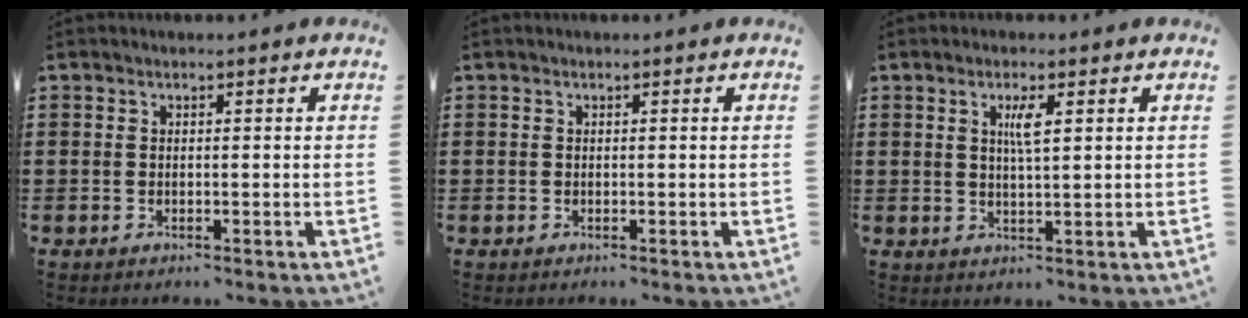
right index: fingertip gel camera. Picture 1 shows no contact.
{"total": 0.0}
{"total": 3.0, "force": [1.0, 0.5, 2.7], "torque": [-0.057, 0.003, 0.015]}